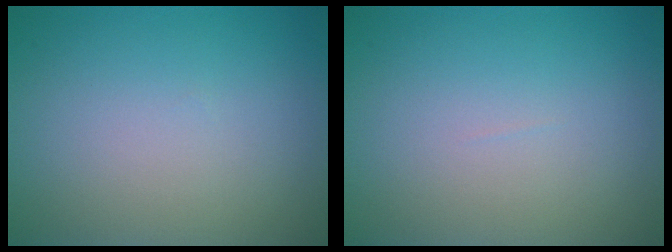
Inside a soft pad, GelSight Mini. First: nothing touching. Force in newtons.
{"total": 0.0}